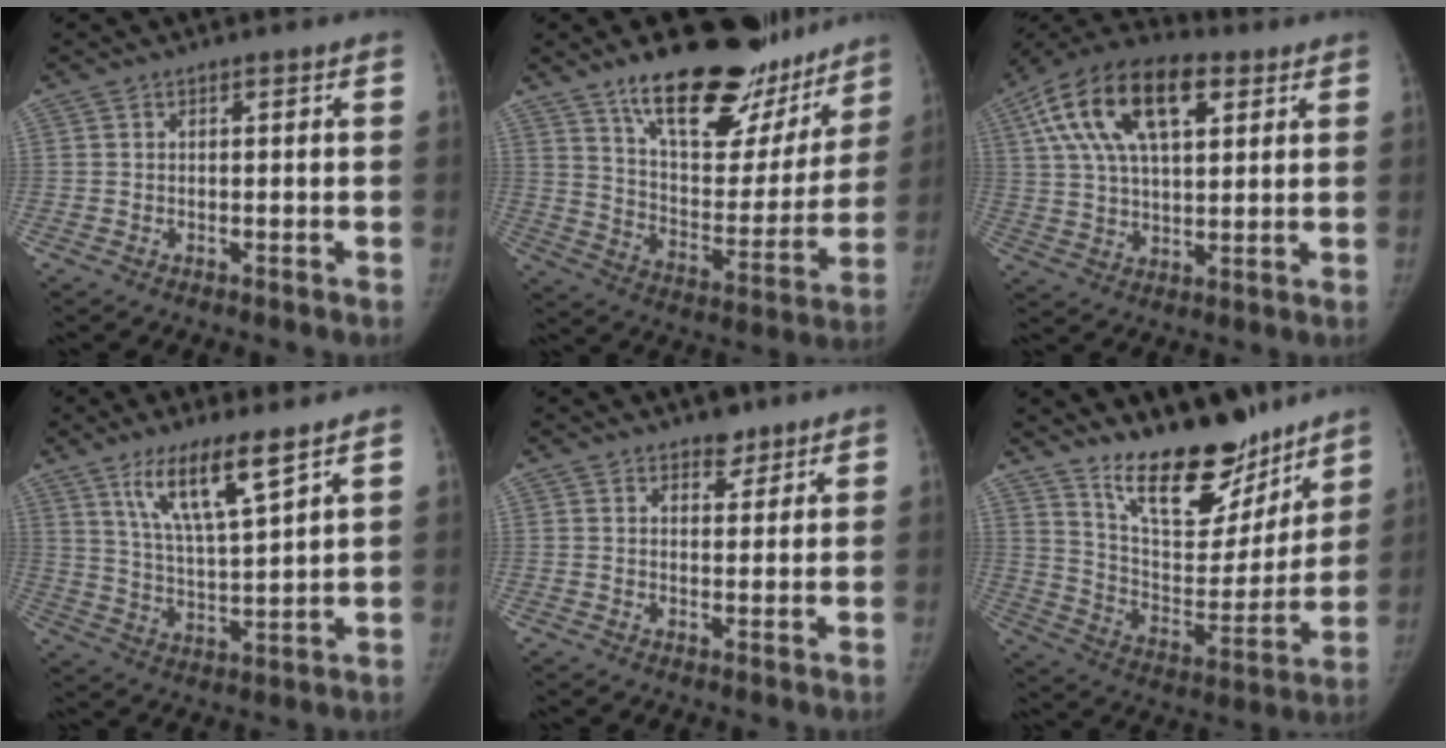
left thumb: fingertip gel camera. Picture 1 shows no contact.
{"total": 27.7, "force": [19.3, 12.1, 15.8], "torque": [-0.174, -0.083, 0.296]}
{"total": 19.9, "force": [7.9, 10.1, 15.3], "torque": [-0.267, 0.013, 0.135]}
{"total": 11.5, "force": [7.2, 2.1, 8.7], "torque": [-0.149, -0.041, 0.140]}
{"total": 3.3, "force": [2.5, 1.9, 1.0], "torque": [0.010, -0.016, 0.036]}
{"total": 20.4, "force": [15.7, 8.1, 10.2], "torque": [-0.098, -0.107, 0.259]}